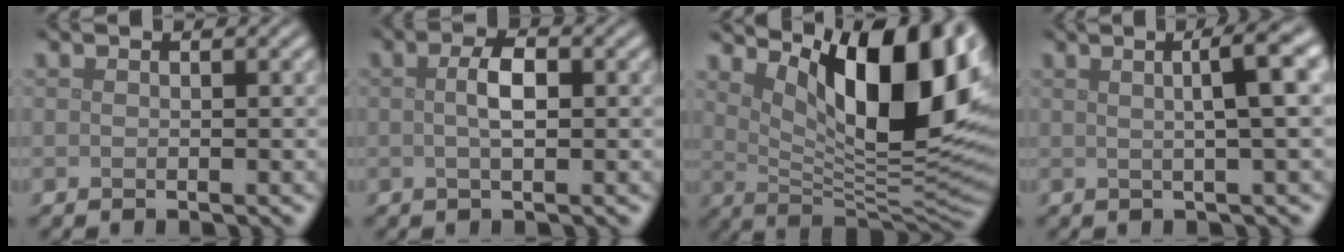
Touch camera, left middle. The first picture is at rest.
{"total": 2.4, "force": [0.2, 0.8, 2.2], "torque": [-0.042, 0.004, 0.000]}
{"total": 13.8, "force": [5.4, 4.9, 11.8], "torque": [-0.157, -0.011, 0.091]}
{"total": 5.0, "force": [1.2, 1.0, 4.7], "torque": [-0.058, 0.021, 0.017]}